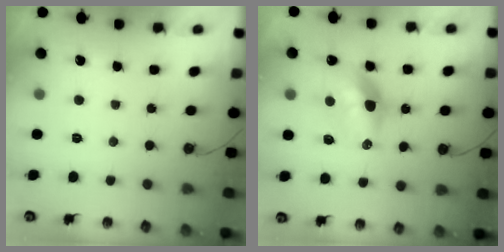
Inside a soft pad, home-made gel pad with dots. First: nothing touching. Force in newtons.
{"total": 11.5, "press": 11.5, "slide": 0.7}